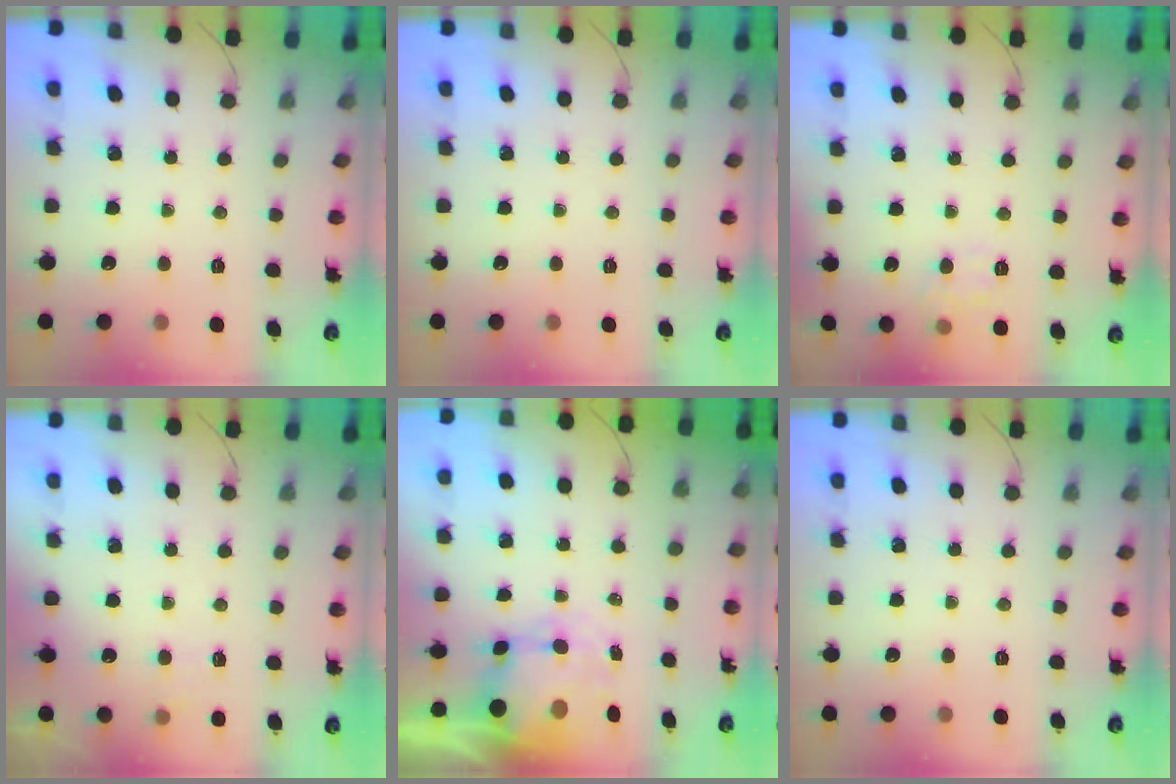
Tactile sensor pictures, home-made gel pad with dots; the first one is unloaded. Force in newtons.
{"total": 0.0}
{"total": 4.7, "press": 4.5, "slide": 1.3}
{"total": 1.6, "press": 1.2, "slide": 1.1}
{"total": 7.3, "press": 7.1, "slide": 1.8}
{"total": 0.0}